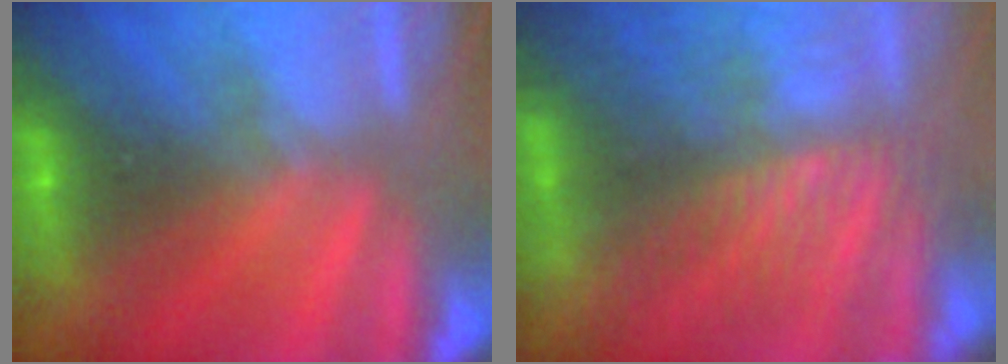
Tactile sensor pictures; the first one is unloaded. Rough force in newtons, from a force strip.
{"total": 8.7}